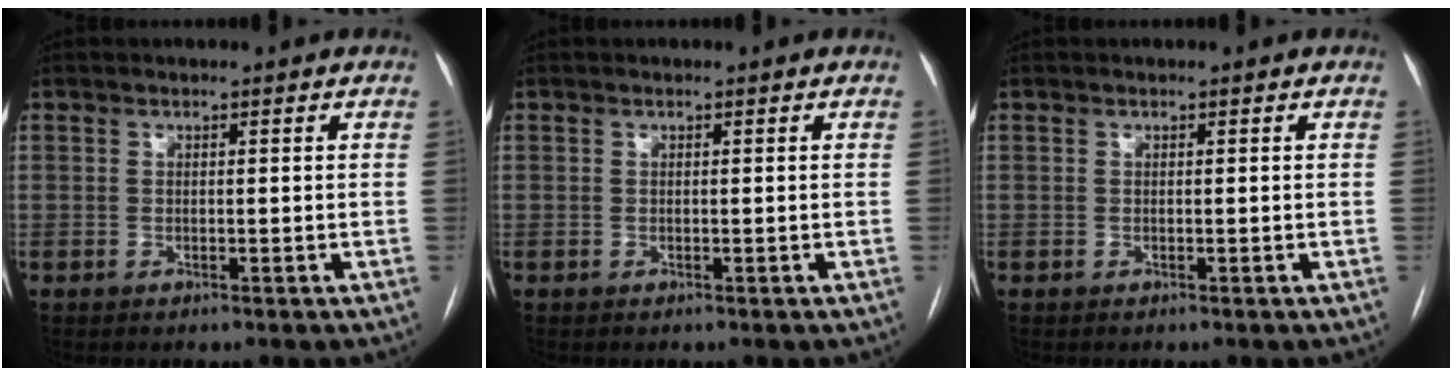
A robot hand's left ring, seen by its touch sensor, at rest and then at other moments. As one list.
[{"total": 0.0}, {"total": 0.0}]